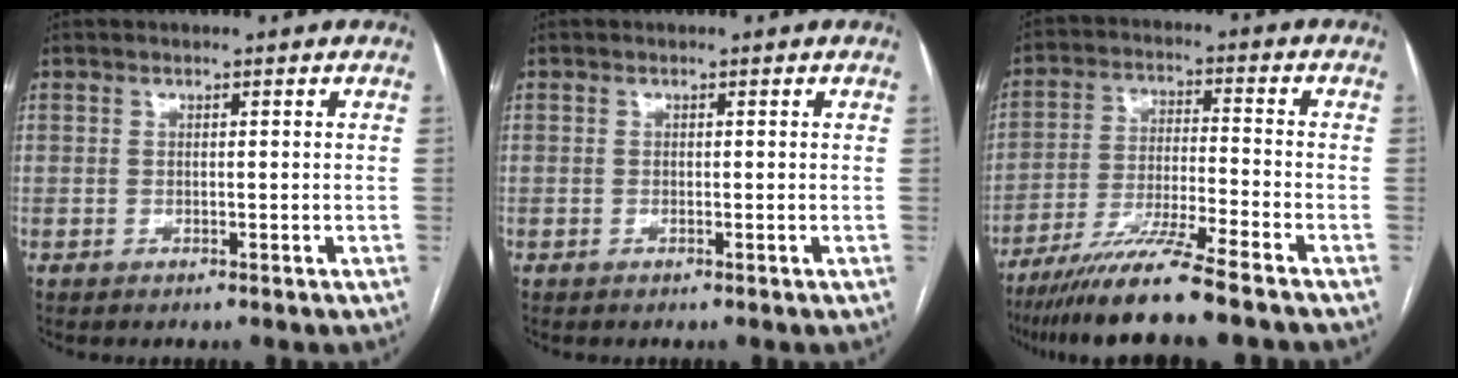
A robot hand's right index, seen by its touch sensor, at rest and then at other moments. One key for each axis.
{"total": 0.0}
{"total": 12.2, "fx": -9.7, "fy": -1.2, "fz": 7.2, "tx": -0.121, "ty": -0.033, "tz": -0.168}